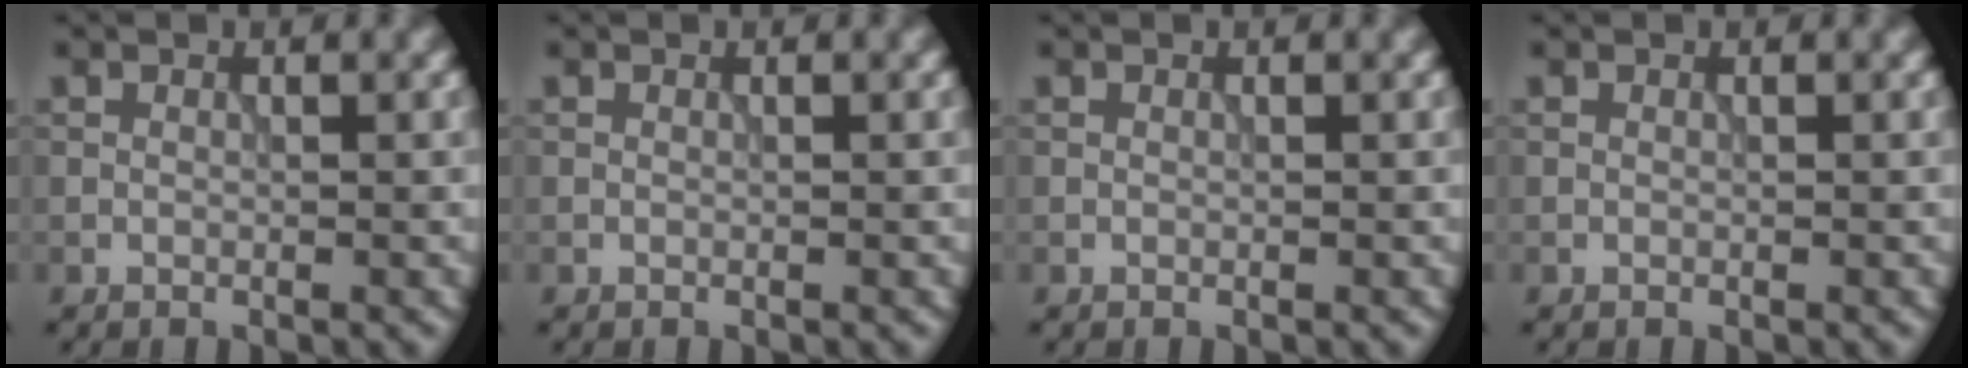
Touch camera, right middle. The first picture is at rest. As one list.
[{"total": 0.0}, {"total": 0.0}, {"total": 0.0}]